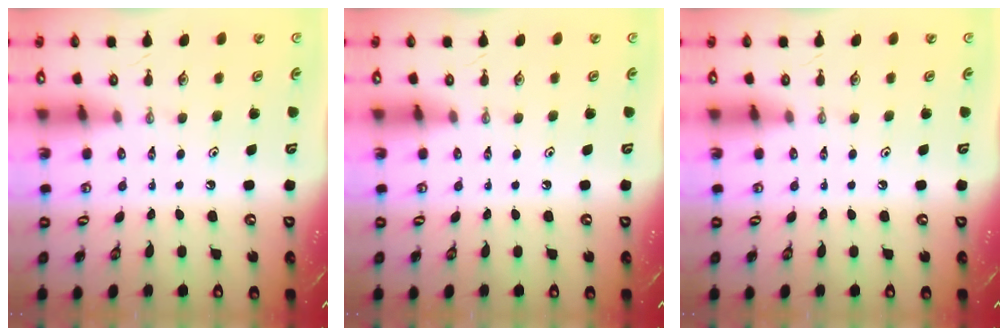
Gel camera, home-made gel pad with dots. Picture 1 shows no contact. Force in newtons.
{"total": 0.0}
{"total": 0.0}